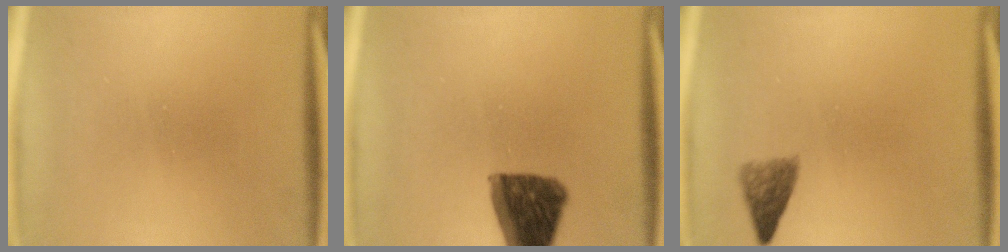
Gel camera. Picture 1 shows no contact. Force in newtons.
{"total": 12.9}
{"total": 2.9}